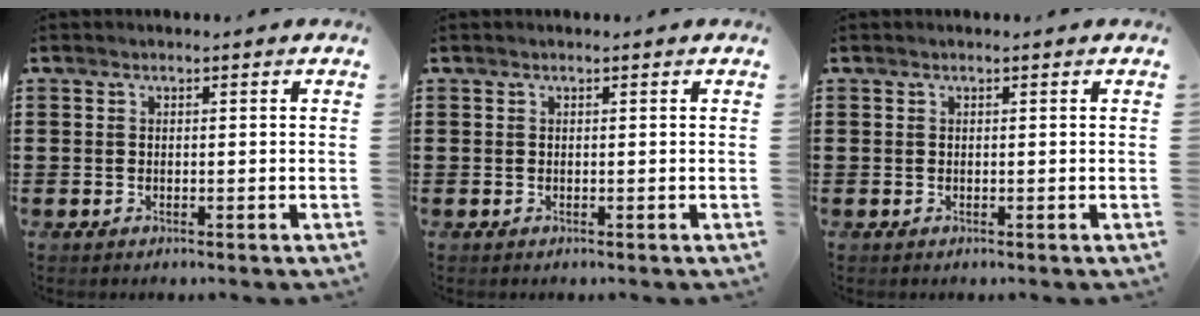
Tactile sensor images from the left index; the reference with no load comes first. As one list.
[{"total": 0.0}, {"total": 0.0}]